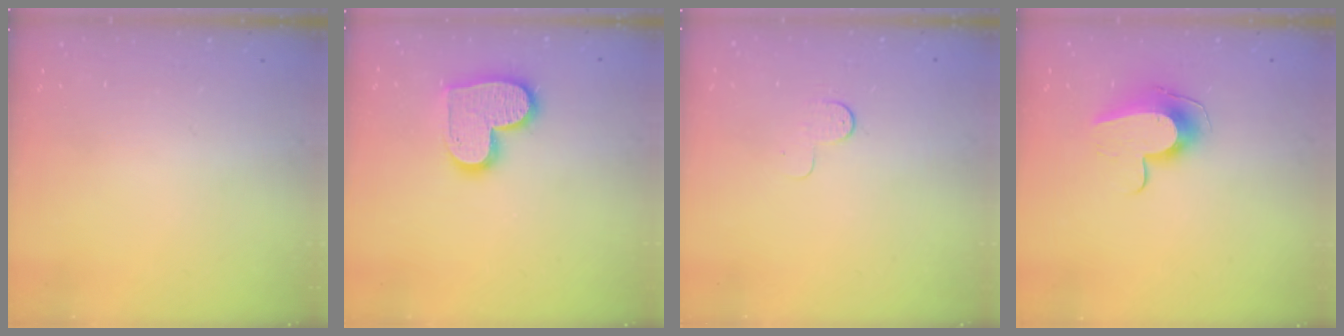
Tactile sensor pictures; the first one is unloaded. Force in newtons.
{"total": 13.0, "press": 13.0, "slide": 1.1}
{"total": 3.3, "press": 3.3, "slide": 0.4}
{"total": 9.7, "press": 9.7, "slide": 1.0}